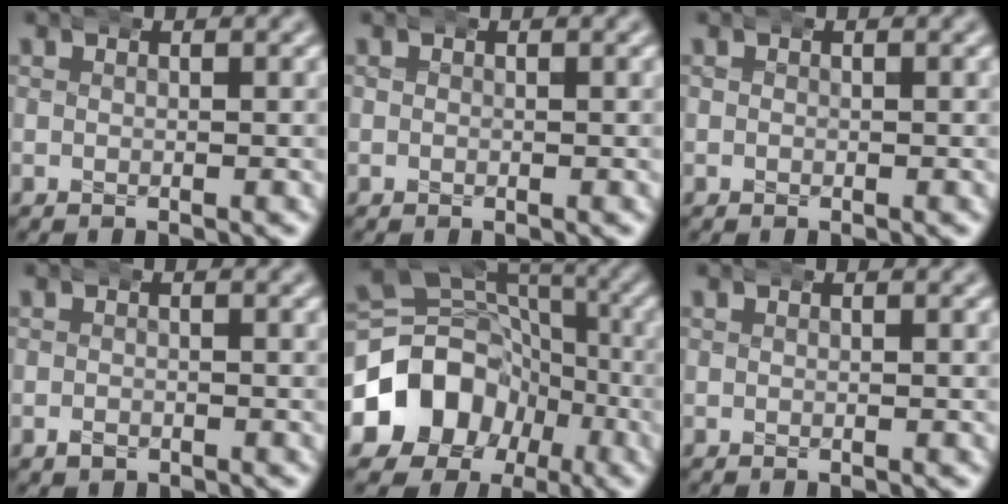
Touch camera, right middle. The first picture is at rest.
{"total": 0.0}
{"total": 0.0}
{"total": 0.8, "force": [-0.6, 0.5, 0.1], "torque": [-0.005, -0.004, -0.007]}
{"total": 15.0, "force": [-3.5, 13.1, 6.5], "torque": [-0.134, -0.047, -0.045]}
{"total": 0.0}